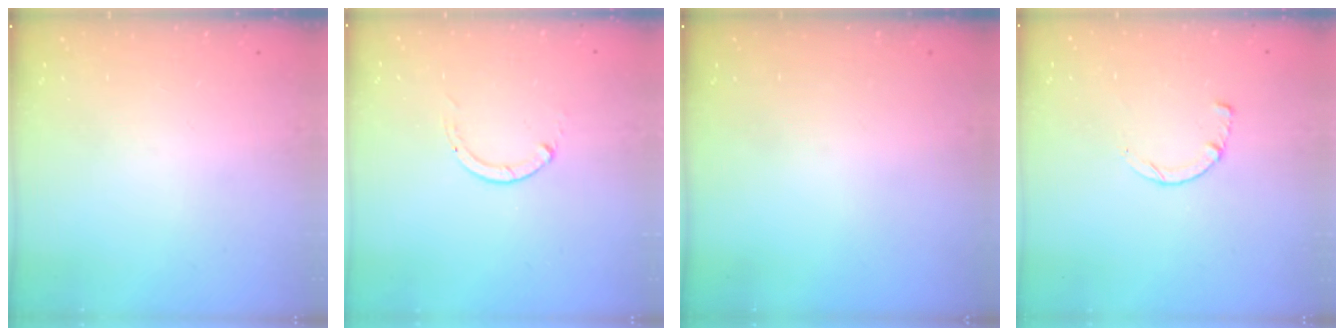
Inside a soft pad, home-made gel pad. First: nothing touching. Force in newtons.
{"total": 0.0}
{"total": 0.0}
{"total": 2.5, "press": 2.5, "slide": 0.3}